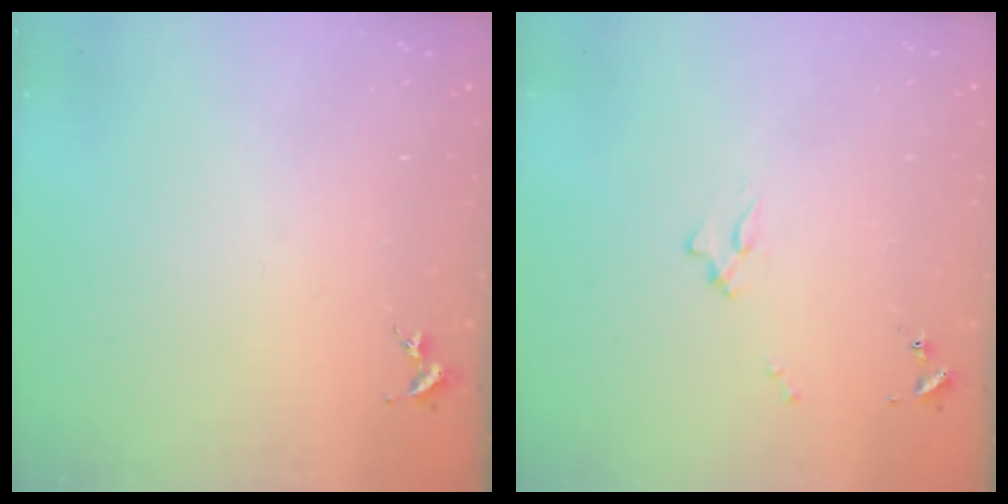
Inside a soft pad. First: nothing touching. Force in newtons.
{"total": 1.7, "press": 1.6, "slide": 0.2}